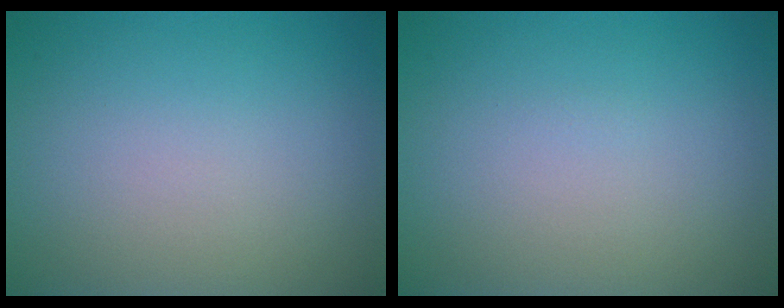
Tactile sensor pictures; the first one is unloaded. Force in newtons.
{"total": 0.0}